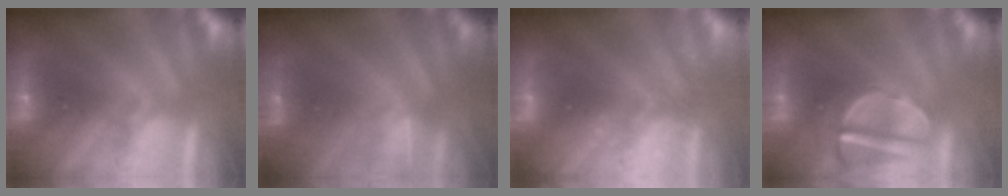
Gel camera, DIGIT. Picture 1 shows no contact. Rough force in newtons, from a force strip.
{"total": 1.2}
{"total": 2.4}
{"total": 3.8}